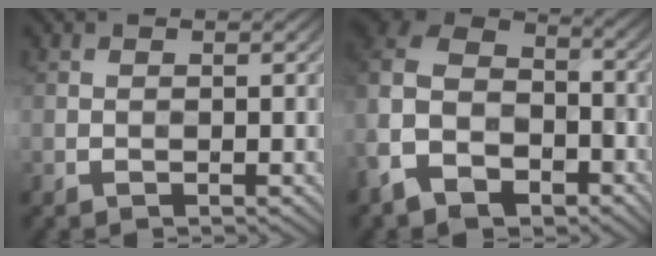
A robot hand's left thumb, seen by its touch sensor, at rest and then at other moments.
{"total": 13.7, "force": [-7.1, 9.2, 7.2], "torque": [-0.203, -0.044, -0.125]}